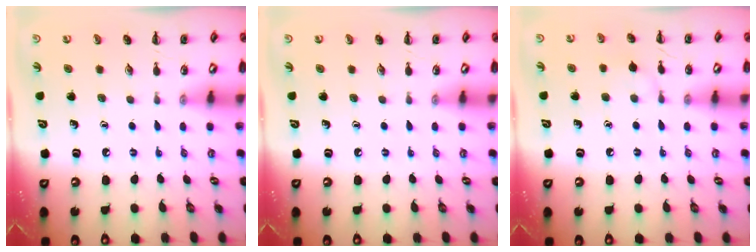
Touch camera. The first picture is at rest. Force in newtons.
{"total": 0.0}
{"total": 5.3, "press": 5.0, "slide": 2.0}